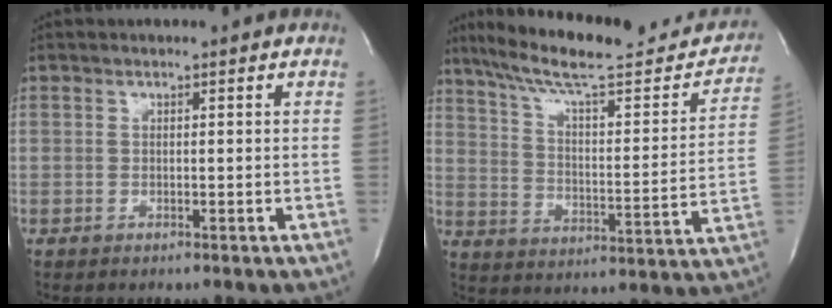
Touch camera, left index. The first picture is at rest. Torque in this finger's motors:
{"motor_torque": [-0.24, -0.44, 0.27, 0.07]}